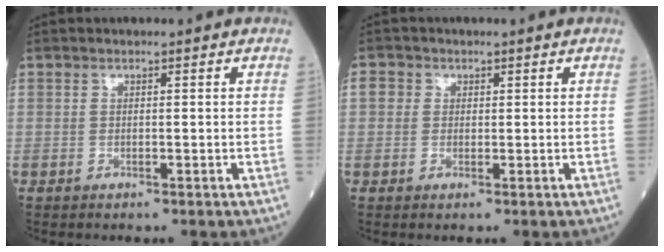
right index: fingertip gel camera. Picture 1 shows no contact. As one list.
[{"total": 1.9, "force": [0.3, 1.8, 0.5], "torque": [-0.003, 0.009, 0.002]}]